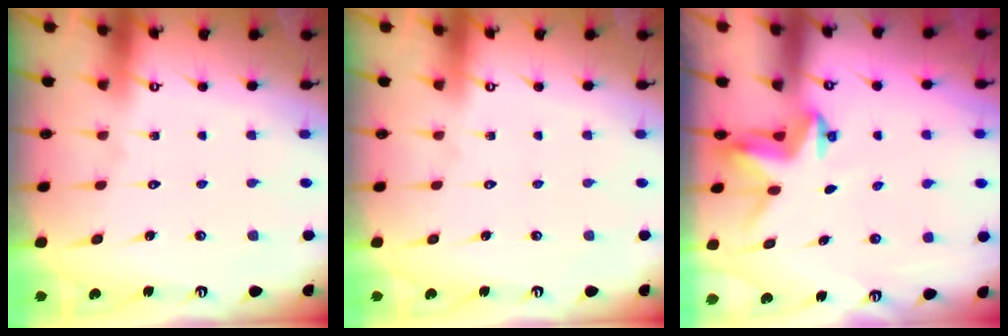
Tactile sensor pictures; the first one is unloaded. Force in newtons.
{"total": 0.0}
{"total": 2.9, "press": 2.9, "slide": 0.1}